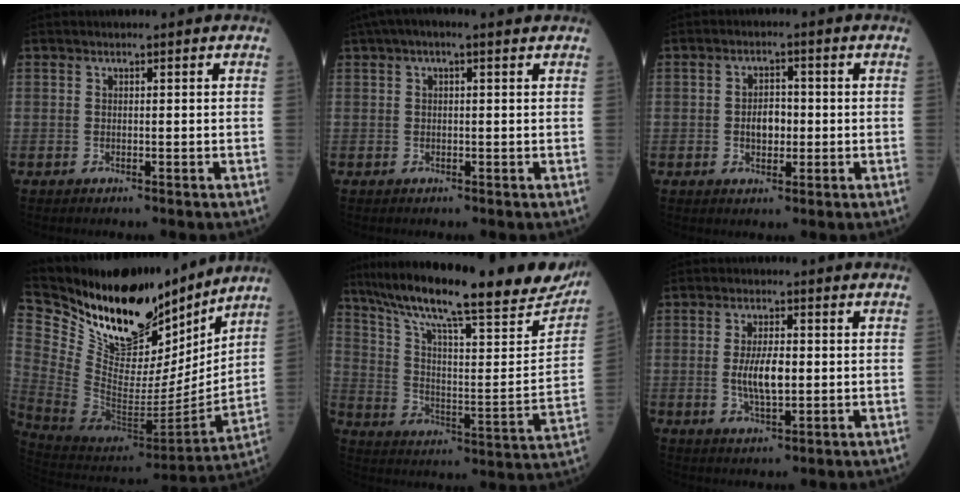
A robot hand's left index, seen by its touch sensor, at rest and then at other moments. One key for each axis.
{"total": 4.4, "fx": 2.8, "fy": 0.9, "fz": 3.3, "tx": -0.061, "ty": 0.038, "tz": 0.042}
{"total": 3.8, "fx": -0.4, "fy": 2.3, "fz": 3.0, "tx": -0.053, "ty": 0.009, "tz": -0.007}
{"total": 24.8, "fx": 20.9, "fy": 7.3, "fz": 11.3, "tx": -0.210, "ty": -0.022, "tz": 0.355}
{"total": 29.3, "fx": 23.9, "fy": 4.1, "fz": 16.5, "tx": -0.273, "ty": -0.030, "tz": 0.331}
{"total": 5.9, "fx": -0.2, "fy": 1.9, "fz": 5.5, "tx": -0.115, "ty": -0.003, "tz": -0.002}